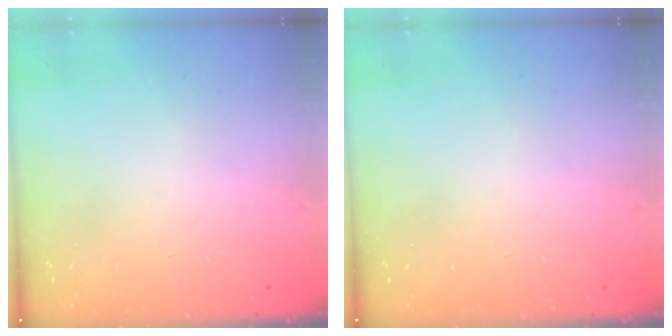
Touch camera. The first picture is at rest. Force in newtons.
{"total": 0.0}